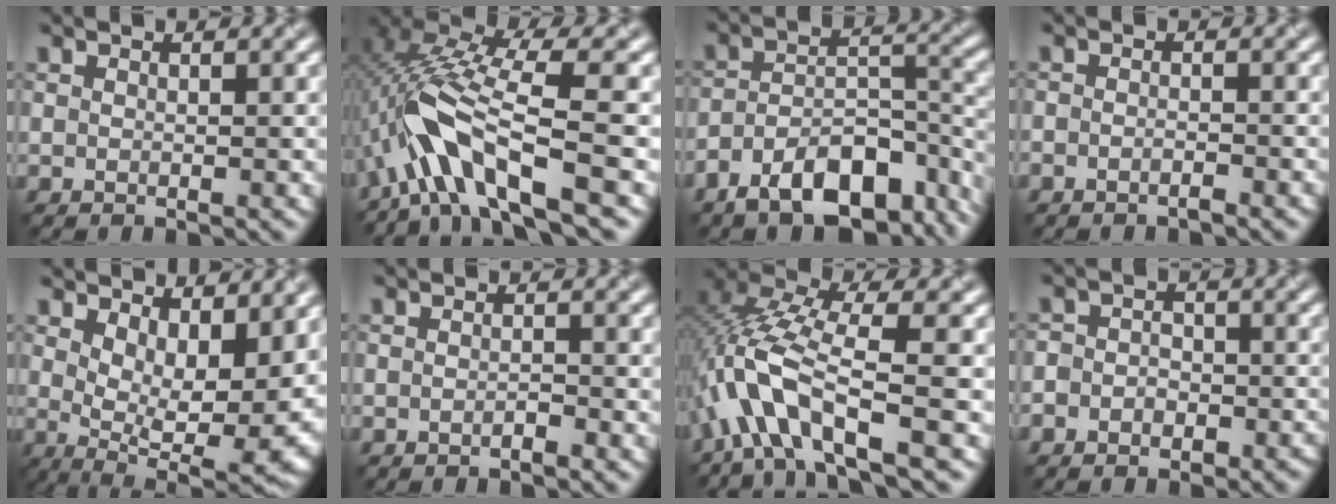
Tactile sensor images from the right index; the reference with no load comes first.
{"total": 8.4, "force": [-4.1, 1.9, 7.2], "torque": [-0.151, 0.027, -0.072]}
{"total": 10.3, "force": [-7.4, 4.0, 5.9], "torque": [-0.098, -0.001, -0.113]}
{"total": 1.5, "force": [-1.5, -0.2, -0.1], "torque": [-0.003, 0.006, -0.018]}
{"total": 9.4, "force": [2.2, 4.4, 8.0], "torque": [-0.113, -0.016, 0.063]}
{"total": 1.1, "force": [-1.1, -0.1, 0.1], "torque": [-0.003, 0.004, -0.011]}
{"total": 7.4, "force": [-3.7, 1.9, 6.2], "torque": [-0.137, 0.027, -0.067]}
{"total": 3.2, "force": [-2.5, 2.1, 0.2], "torque": [0.022, 0.013, -0.037]}